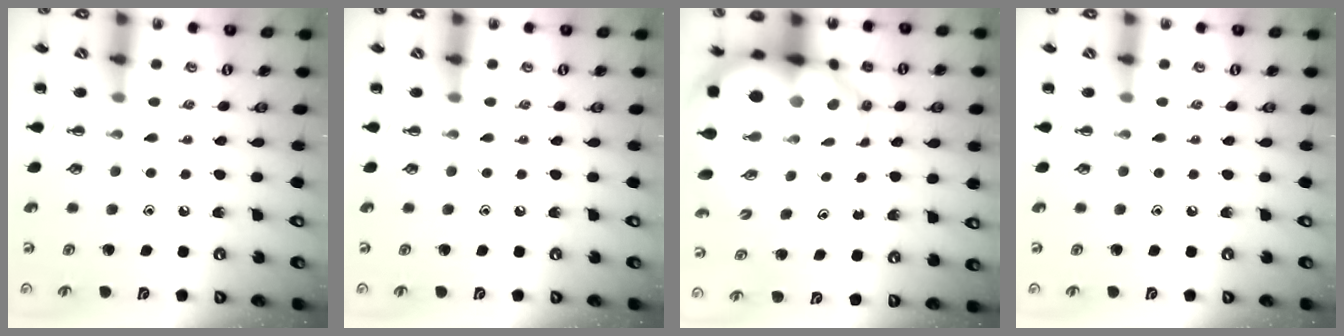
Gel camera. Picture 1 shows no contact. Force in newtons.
{"total": 0.0}
{"total": 12.7, "press": 12.2, "slide": 3.7}
{"total": 0.0}